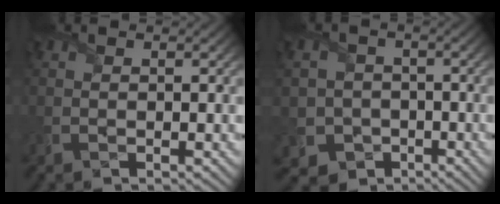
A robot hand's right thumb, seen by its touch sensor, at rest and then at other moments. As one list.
[{"total": 6.4, "force": [-2.1, 5.9, 1.0], "torque": [-0.034, -0.012, -0.067]}]